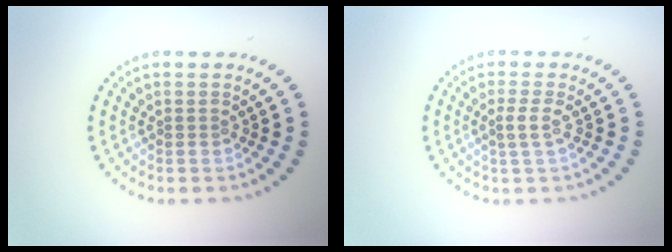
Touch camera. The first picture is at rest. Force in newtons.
{"total": 1.7, "press": 1.3, "slide": 1.0}